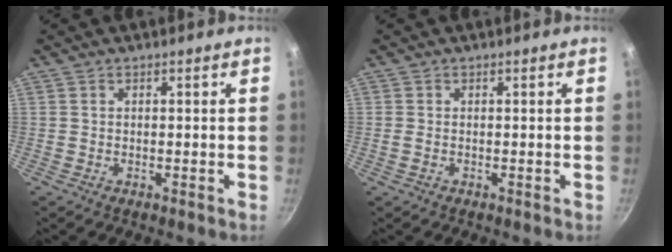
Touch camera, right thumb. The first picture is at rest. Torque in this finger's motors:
{"motor_torque": [-0.06, -0.06, -0.58, 0.15, 0.01]}